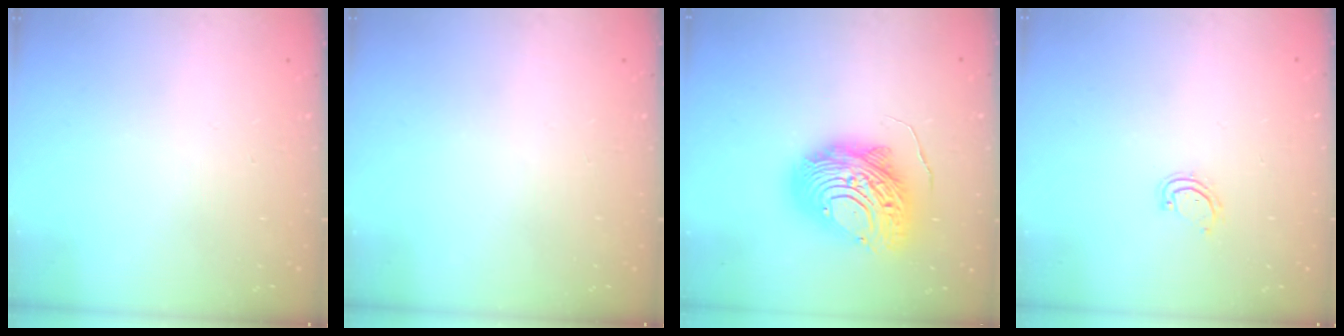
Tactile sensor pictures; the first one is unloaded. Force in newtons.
{"total": 0.0}
{"total": 17.5, "press": 17.5, "slide": 1.5}
{"total": 3.3, "press": 3.3, "slide": 0.2}